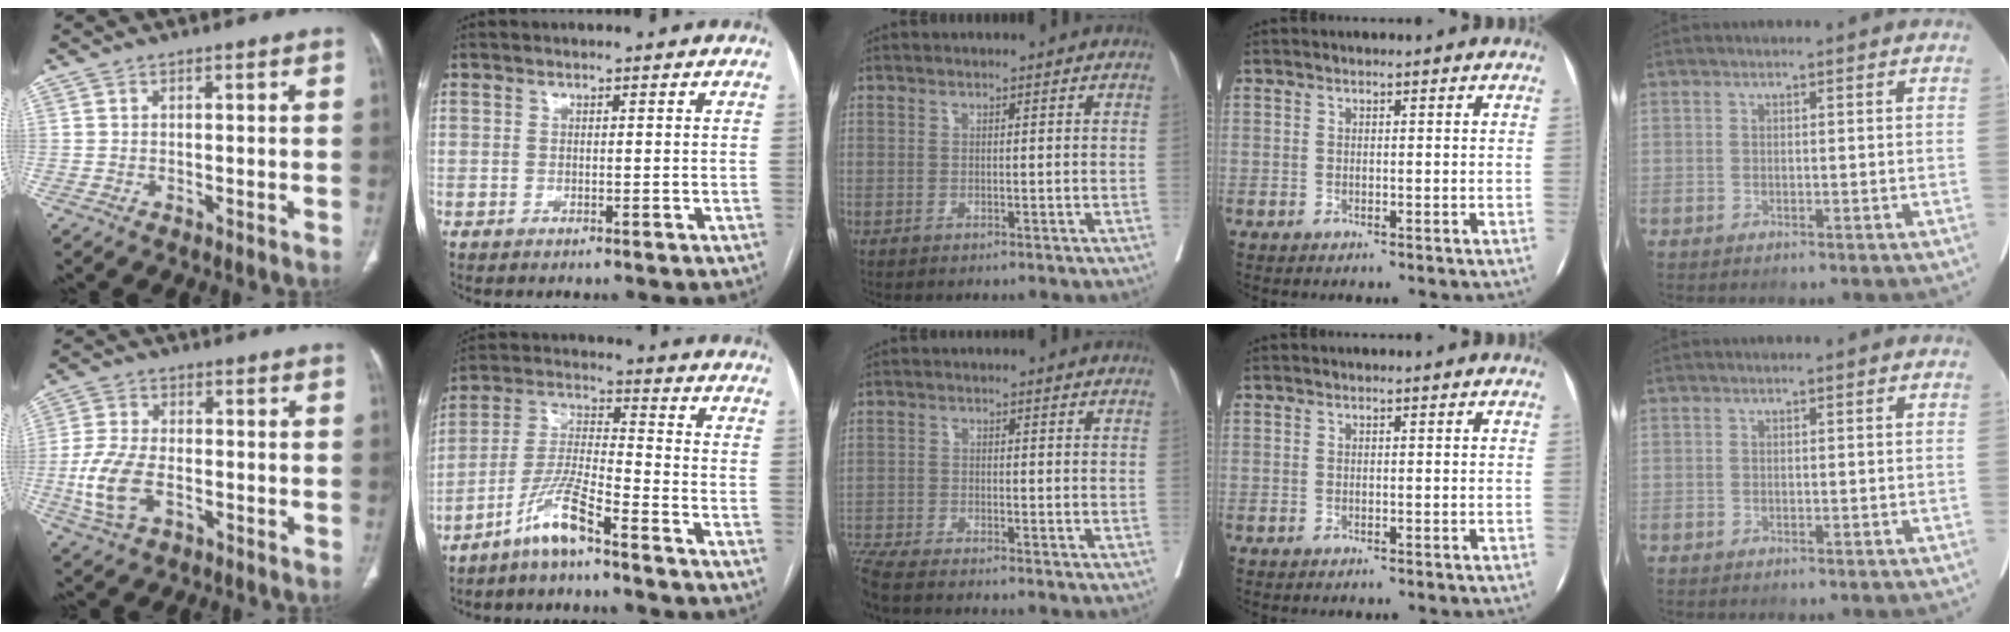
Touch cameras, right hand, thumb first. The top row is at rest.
{"thumb": {"total": 9.7, "force": [-2.7, 5.5, 7.5], "torque": [-0.168, 0.006, -0.051]}, "index": {"total": 8.4, "force": [-6.0, 0.5, 5.9], "torque": [-0.131, -0.011, -0.122]}, "middle": {"total": 9.1, "force": [-8.2, 0.3, 3.9], "torque": [-0.063, -0.018, -0.140]}}